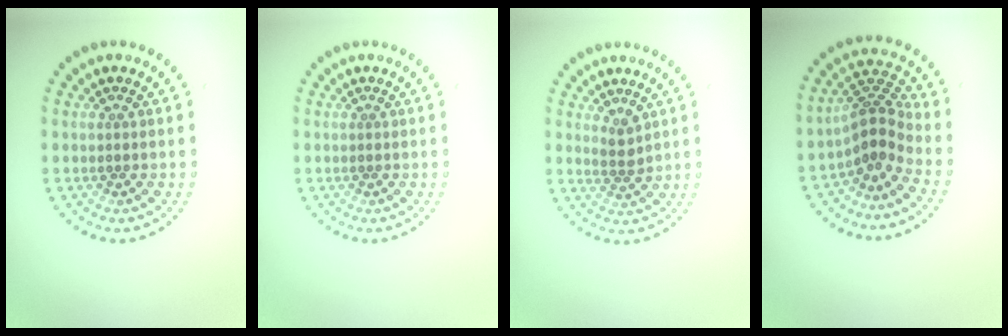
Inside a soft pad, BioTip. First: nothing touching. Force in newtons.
{"total": 0.0}
{"total": 1.5, "press": 1.0, "slide": 1.1}
{"total": 3.4, "press": 2.5, "slide": 2.3}